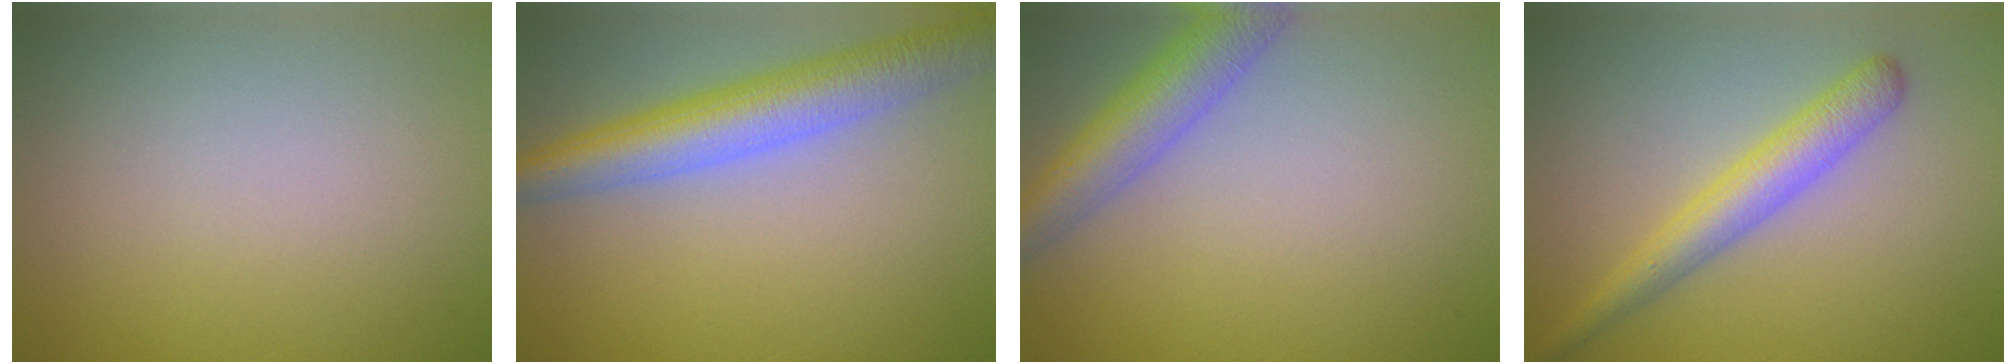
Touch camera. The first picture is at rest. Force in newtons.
{"total": 6.6, "press": 6.6, "slide": 0.3}
{"total": 5.0, "press": 4.9, "slide": 0.2}
{"total": 3.9, "press": 3.9, "slide": 0.1}